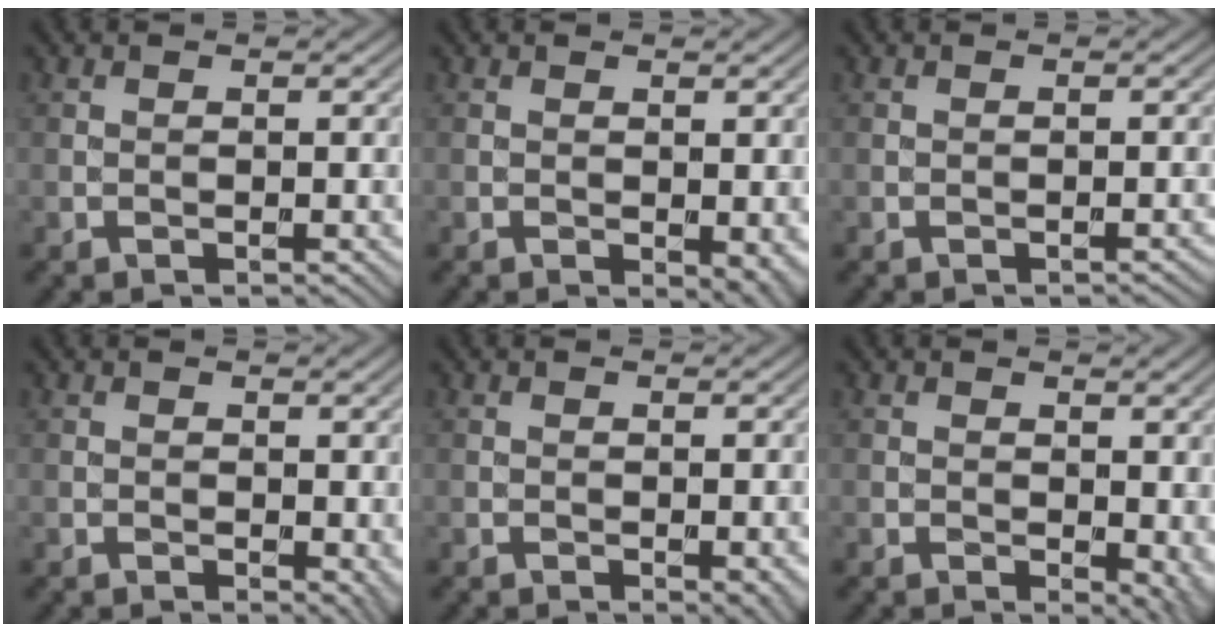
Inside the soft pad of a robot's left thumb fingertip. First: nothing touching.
{"total": 2.6, "force": [-0.7, 1.4, 2.1], "torque": [-0.022, -0.007, -0.006]}
{"total": 0.0}
{"total": 2.0, "force": [-0.1, 1.3, 1.5], "torque": [-0.013, -0.003, 0.002]}
{"total": 1.6, "force": [-0.6, 0.7, 1.3], "torque": [-0.014, -0.004, -0.005]}
{"total": 4.1, "force": [-0.1, 2.6, 3.2], "torque": [-0.037, -0.009, 0.005]}